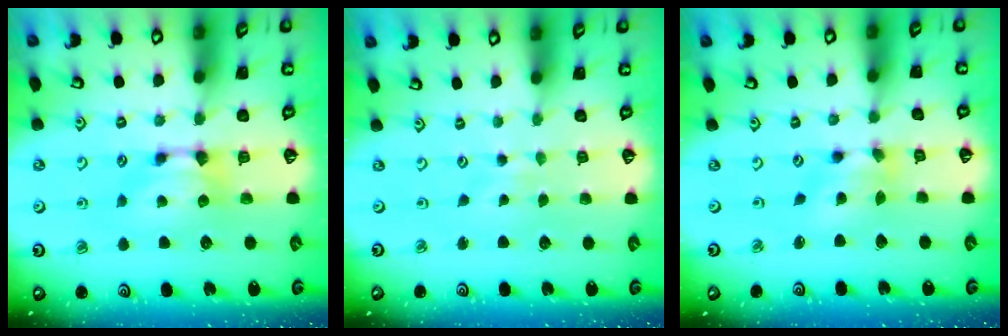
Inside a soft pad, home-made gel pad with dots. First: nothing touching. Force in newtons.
{"total": 4.6, "press": 4.6, "slide": 0.1}
{"total": 2.9, "press": 2.4, "slide": 1.6}